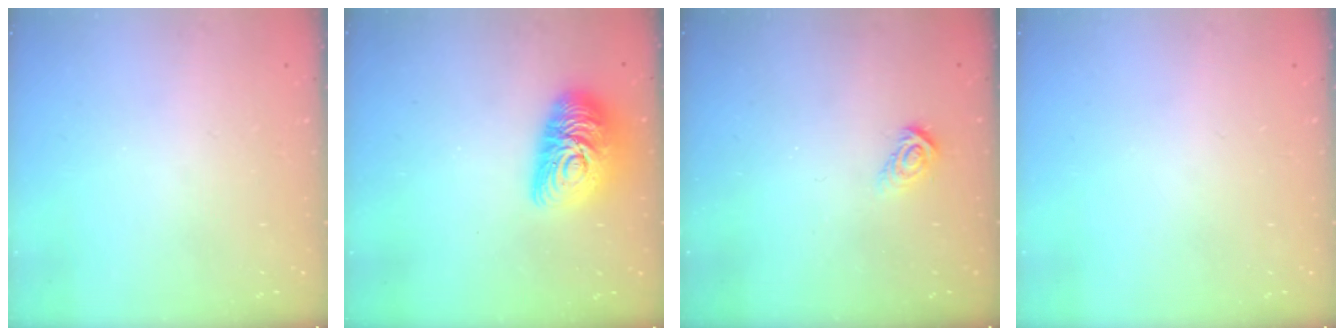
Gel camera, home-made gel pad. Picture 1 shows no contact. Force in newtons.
{"total": 13.8, "press": 13.8, "slide": 1.3}
{"total": 5.0, "press": 5.0, "slide": 0.2}
{"total": 0.0}